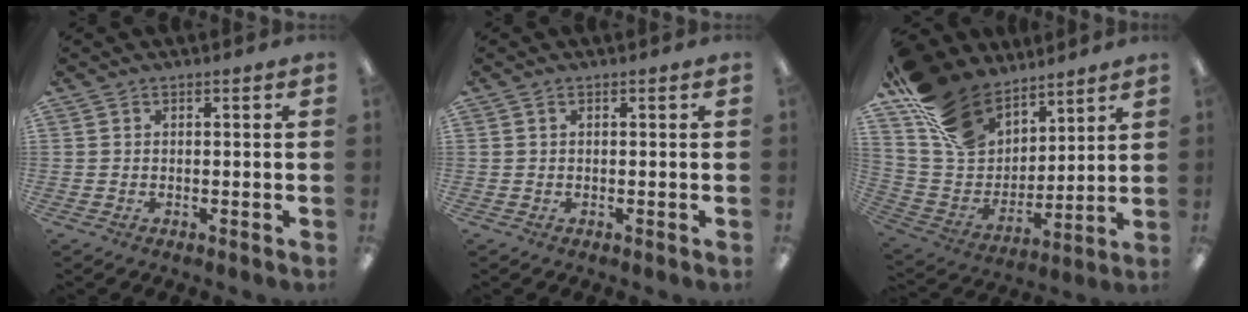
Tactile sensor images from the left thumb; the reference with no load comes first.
{"total": 0.0}
{"total": 19.8, "force": [13.2, 12.2, 8.3], "torque": [-0.173, -0.070, 0.256]}